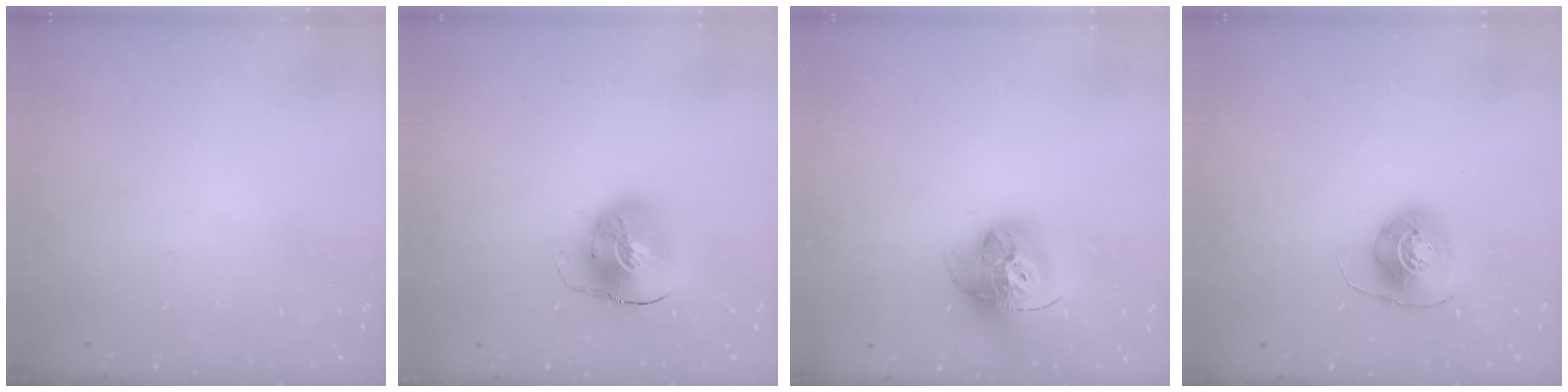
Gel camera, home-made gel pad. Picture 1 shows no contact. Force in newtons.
{"total": 10.6, "press": 10.5, "slide": 1.7}
{"total": 18.0, "press": 17.9, "slide": 1.8}
{"total": 8.3, "press": 8.3, "slide": 0.4}